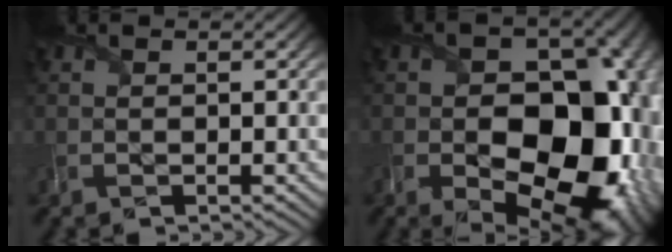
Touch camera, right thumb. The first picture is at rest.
{"total": 18.9, "force": [-3.1, 12.8, 13.5], "torque": [-0.142, -0.028, -0.028]}